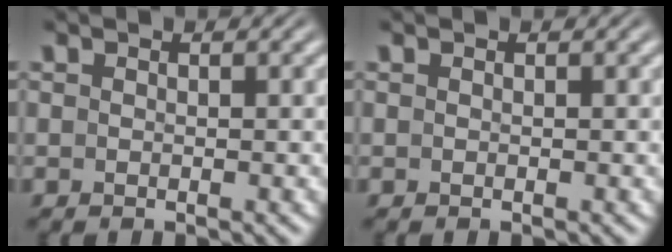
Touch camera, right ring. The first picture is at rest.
{"total": 0.0}